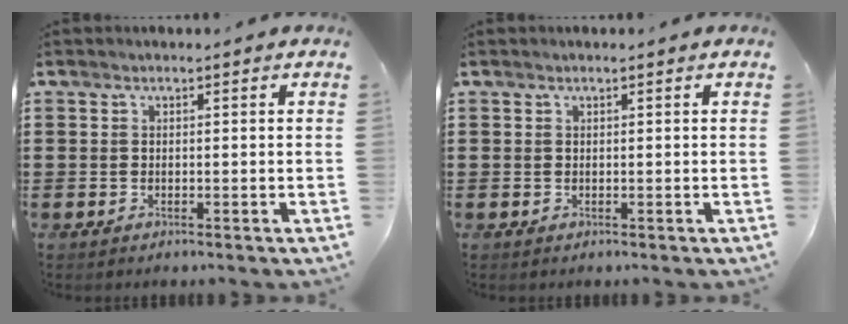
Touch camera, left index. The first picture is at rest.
{"total": 0.0}